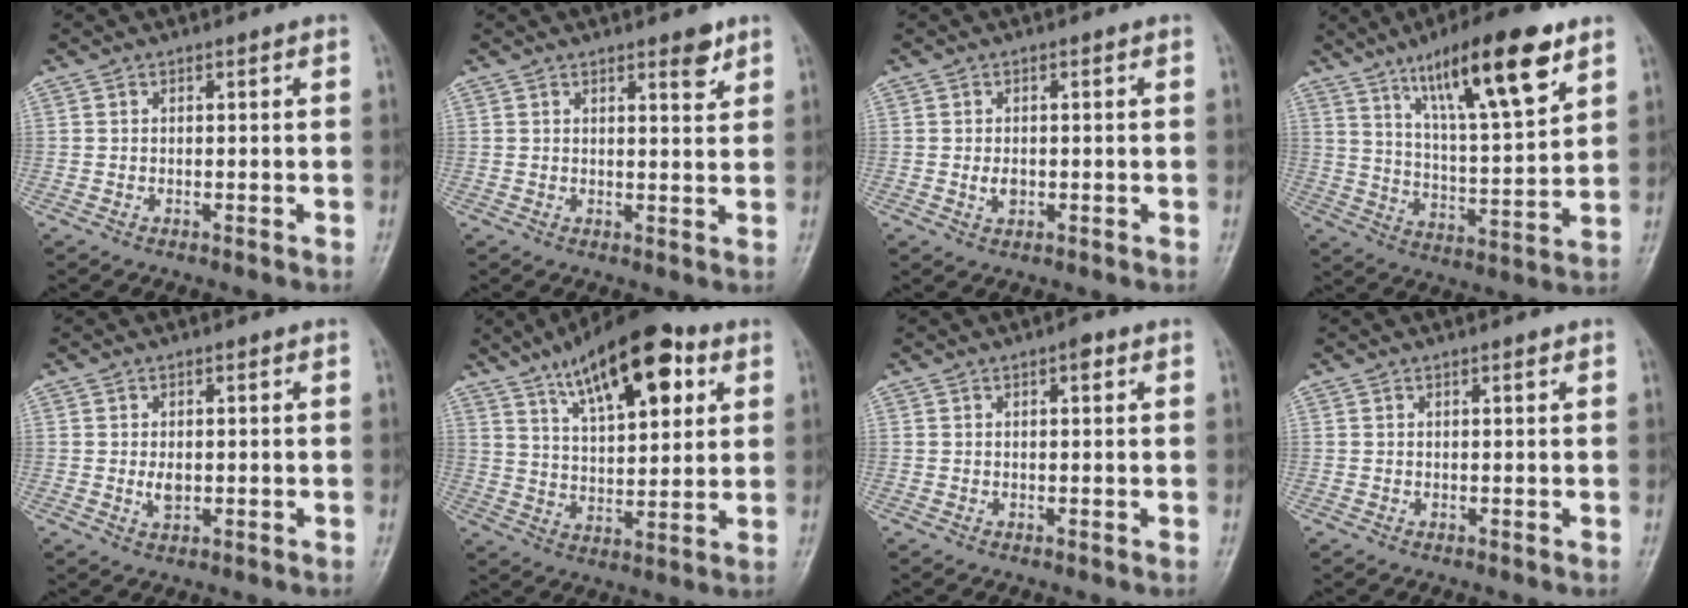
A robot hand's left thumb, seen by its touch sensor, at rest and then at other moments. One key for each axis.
{"total": 3.3, "fx": 2.2, "fy": 1.1, "fz": 2.2, "tx": -0.019, "ty": -0.014, "tz": 0.030}
{"total": 2.2, "fx": -0.3, "fy": 1.5, "fz": 1.6, "tx": -0.024, "ty": 0.000, "tz": -0.003}
{"total": 18.9, "fx": 10.8, "fy": 4.4, "fz": 14.9, "tx": -0.222, "ty": -0.046, "tz": 0.184}
{"total": 2.5, "fx": 0.0, "fy": 1.5, "fz": 2.0, "tx": -0.031, "ty": -0.005, "tz": 0.003}
{"total": 18.0, "fx": 8.9, "fy": 7.3, "fz": 13.9, "tx": -0.178, "ty": -0.024, "tz": 0.146}
{"total": 1.7, "fx": 0.8, "fy": 0.7, "fz": 1.3, "tx": -0.016, "ty": 0.001, "tz": 0.008}
{"total": 0.6, "fx": 0.4, "fy": 0.1, "fz": 0.4, "tx": -0.007, "ty": -0.001, "tz": 0.006}